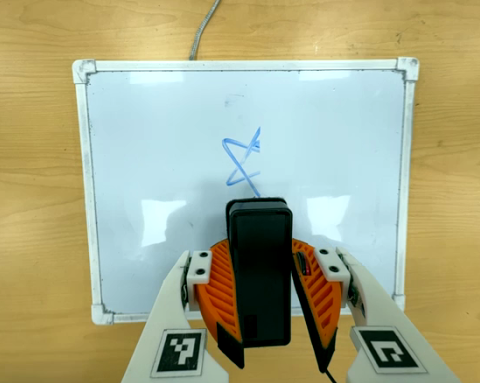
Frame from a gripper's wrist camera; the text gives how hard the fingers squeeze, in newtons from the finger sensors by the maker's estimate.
{"total": 8.6, "left": 8.5, "right": 8.8}